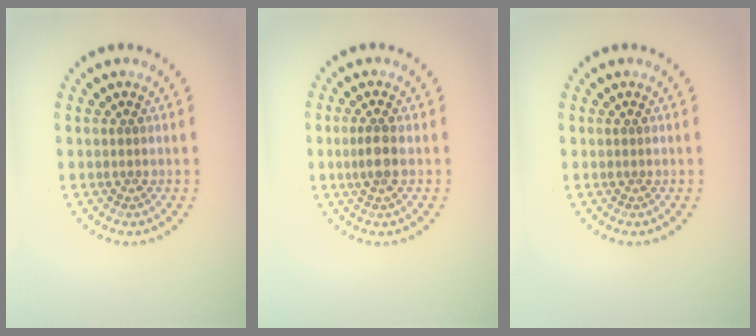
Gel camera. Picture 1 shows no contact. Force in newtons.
{"total": 1.9, "press": 1.7, "slide": 0.8}
{"total": 0.0}